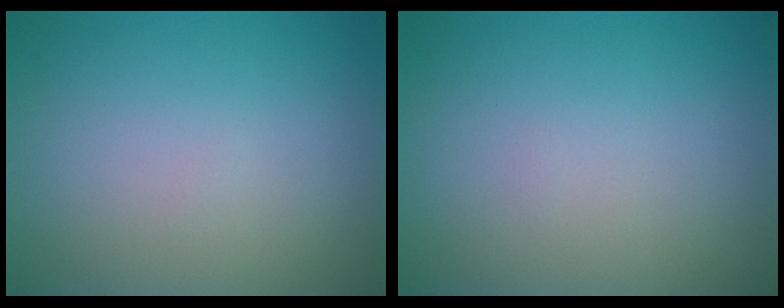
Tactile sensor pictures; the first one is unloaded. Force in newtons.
{"total": 0.0}